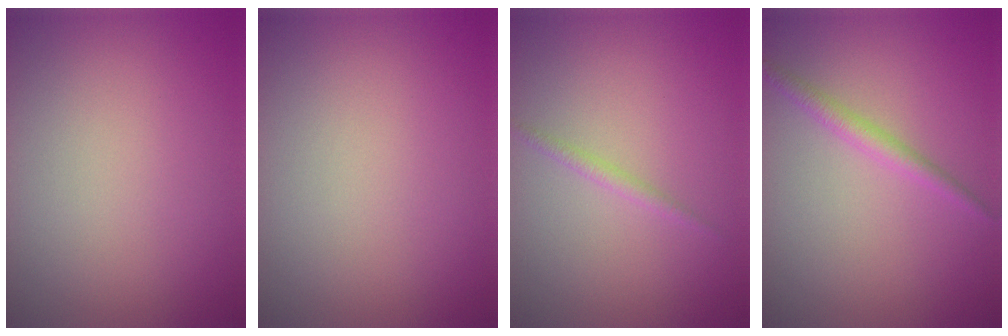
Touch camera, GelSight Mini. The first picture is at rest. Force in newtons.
{"total": 0.0}
{"total": 0.9, "press": 0.9, "slide": 0.0}
{"total": 1.7, "press": 1.7, "slide": 0.0}